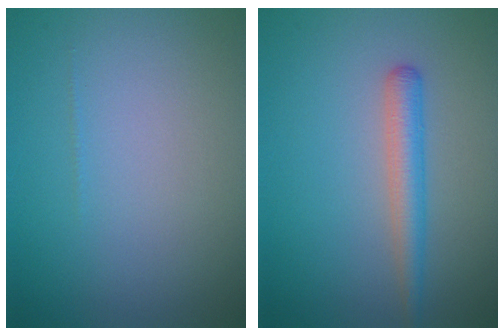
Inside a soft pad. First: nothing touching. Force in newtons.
{"total": 2.5, "press": 2.5, "slide": 0.1}